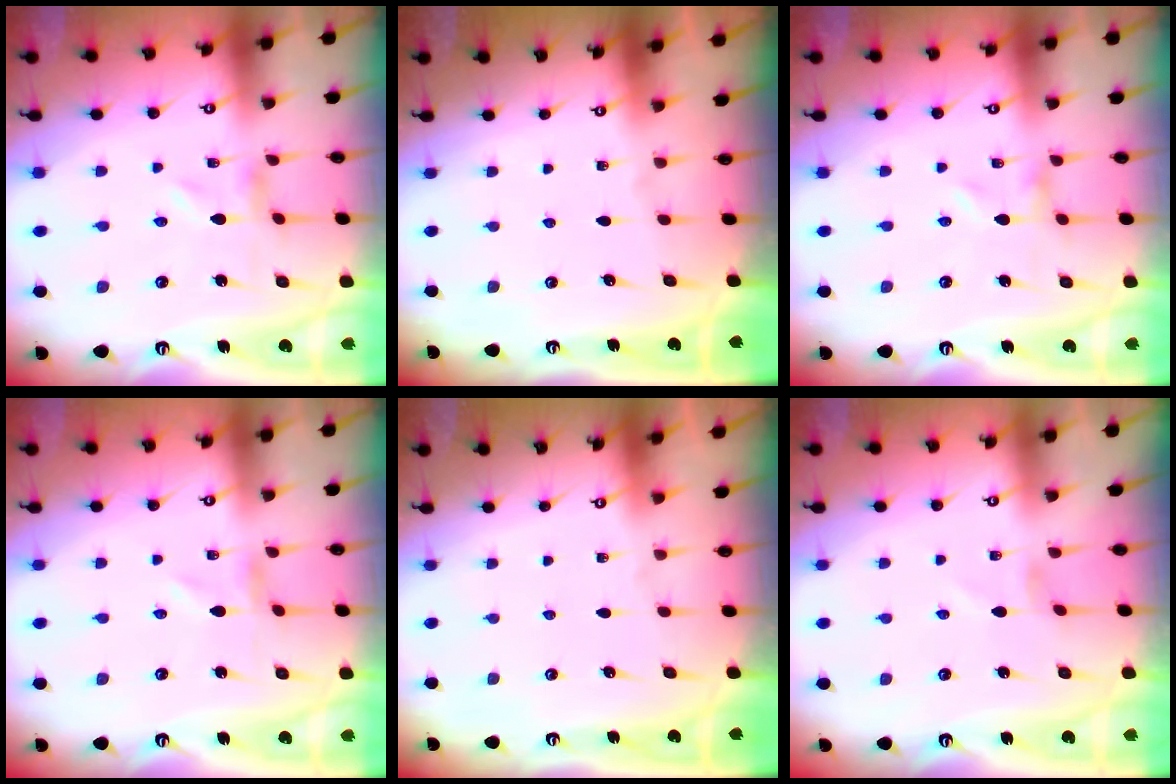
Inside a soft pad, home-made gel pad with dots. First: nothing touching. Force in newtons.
{"total": 0.0}
{"total": 0.0}
{"total": 0.9, "press": 0.8, "slide": 0.1}
{"total": 0.0}
{"total": 0.0}